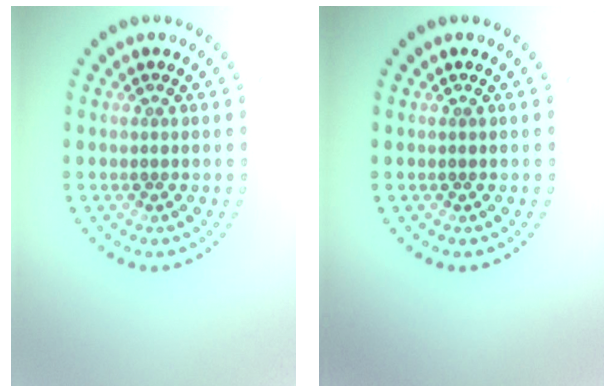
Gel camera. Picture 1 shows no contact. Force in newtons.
{"total": 0.0}